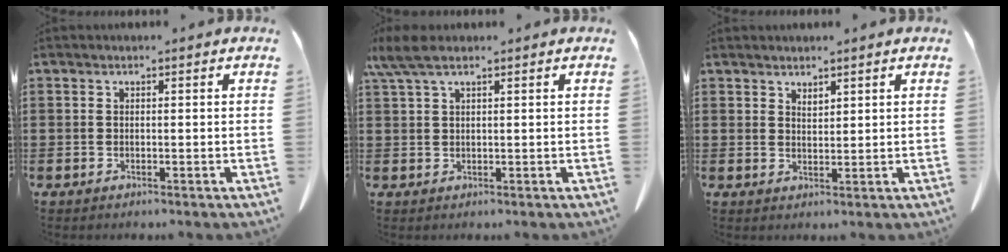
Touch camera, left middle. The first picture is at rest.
{"total": 3.9, "force": [2.3, 1.0, 3.0], "torque": [-0.071, 0.002, 0.039]}
{"total": 1.7, "force": [1.7, 0.3, 0.2], "torque": [-0.007, 0.002, 0.032]}